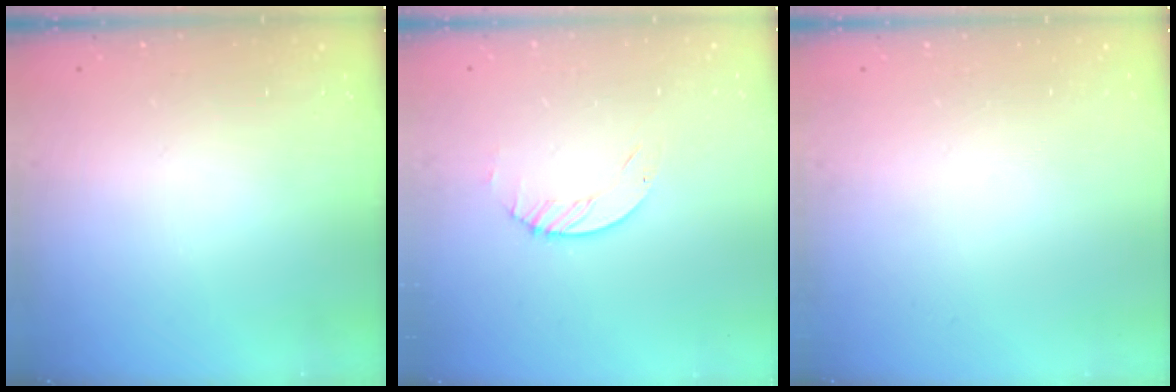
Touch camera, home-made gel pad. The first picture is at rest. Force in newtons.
{"total": 1.2, "press": 1.2, "slide": 0.2}
{"total": 0.0}